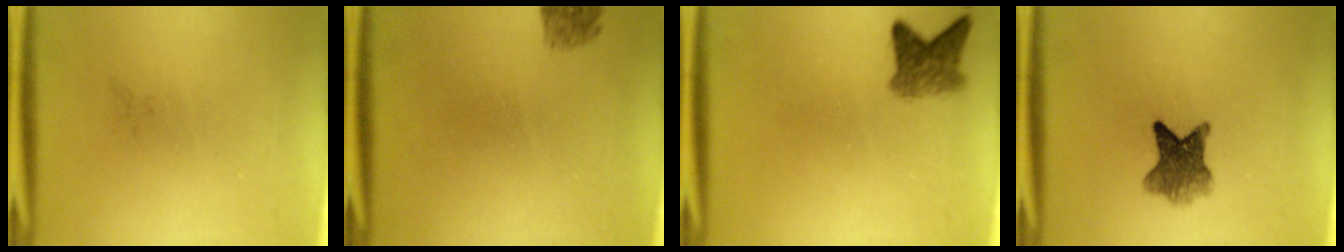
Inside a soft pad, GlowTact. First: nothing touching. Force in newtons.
{"total": 1.4}
{"total": 3.7}
{"total": 5.9}